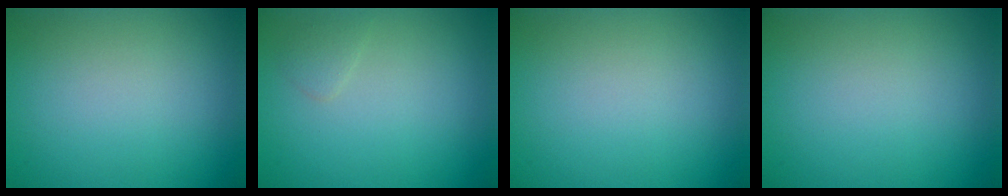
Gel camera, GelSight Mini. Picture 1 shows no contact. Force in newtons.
{"total": 0.8, "press": 0.8, "slide": 0.0}
{"total": 0.0}
{"total": 0.0}